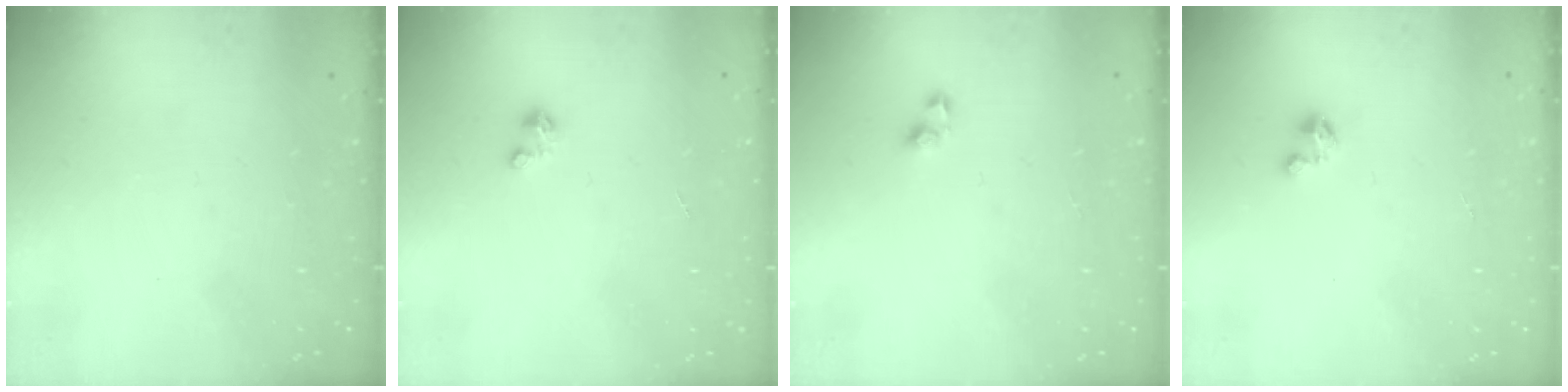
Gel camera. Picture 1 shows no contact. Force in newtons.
{"total": 1.2, "press": 1.1, "slide": 0.1}
{"total": 2.9, "press": 2.9, "slide": 0.2}
{"total": 1.8, "press": 1.8, "slide": 0.1}